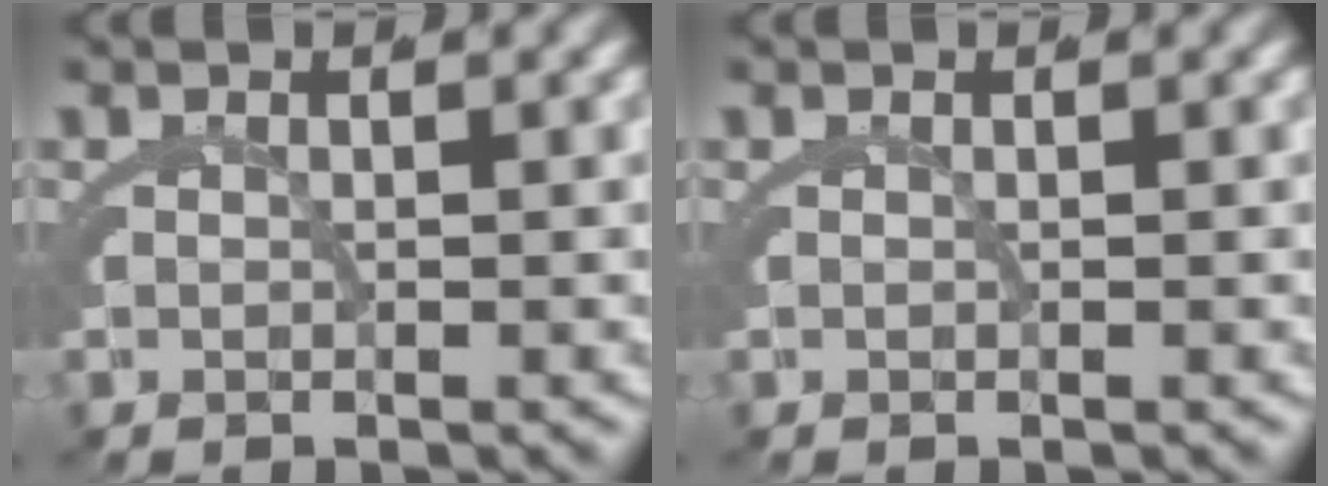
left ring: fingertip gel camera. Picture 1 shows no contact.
{"total": 0.0}